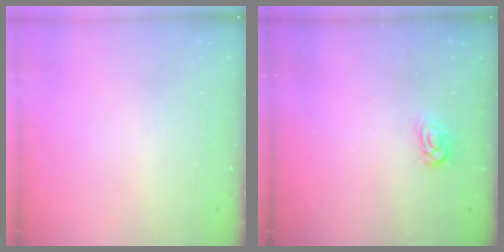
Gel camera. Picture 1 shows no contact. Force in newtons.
{"total": 2.0, "press": 2.0, "slide": 0.3}